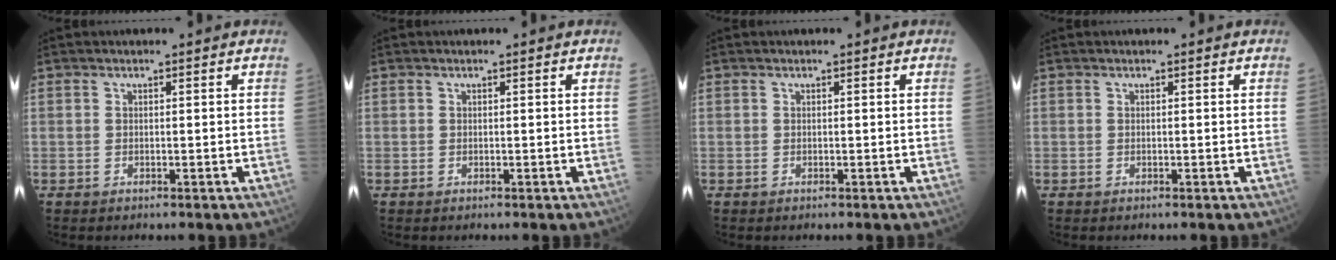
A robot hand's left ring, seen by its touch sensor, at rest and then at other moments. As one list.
[{"total": 0.0}, {"total": 0.0}, {"total": 0.0}]